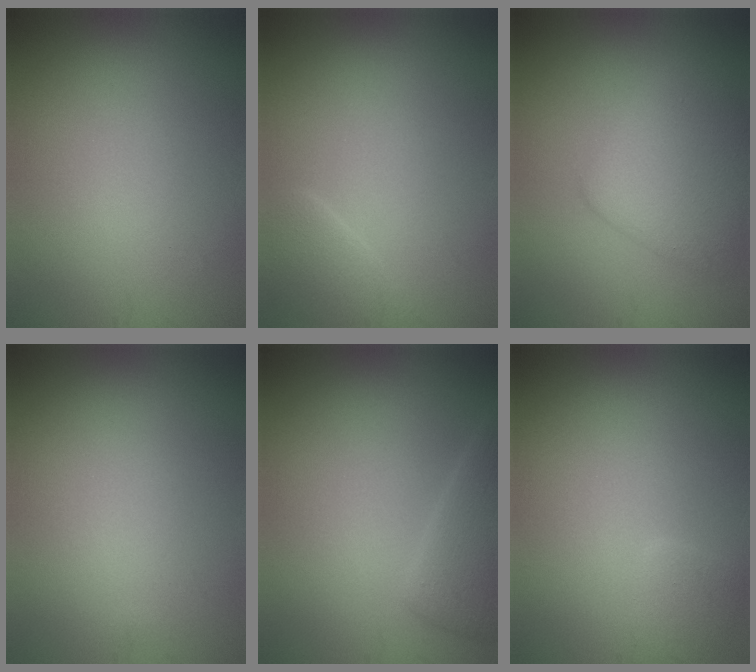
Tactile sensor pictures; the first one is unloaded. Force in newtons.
{"total": 1.7, "press": 1.7, "slide": 0.2}
{"total": 4.8, "press": 4.8, "slide": 0.3}
{"total": 0.0}
{"total": 3.5, "press": 3.5, "slide": 0.3}
{"total": 1.5, "press": 1.5, "slide": 0.2}